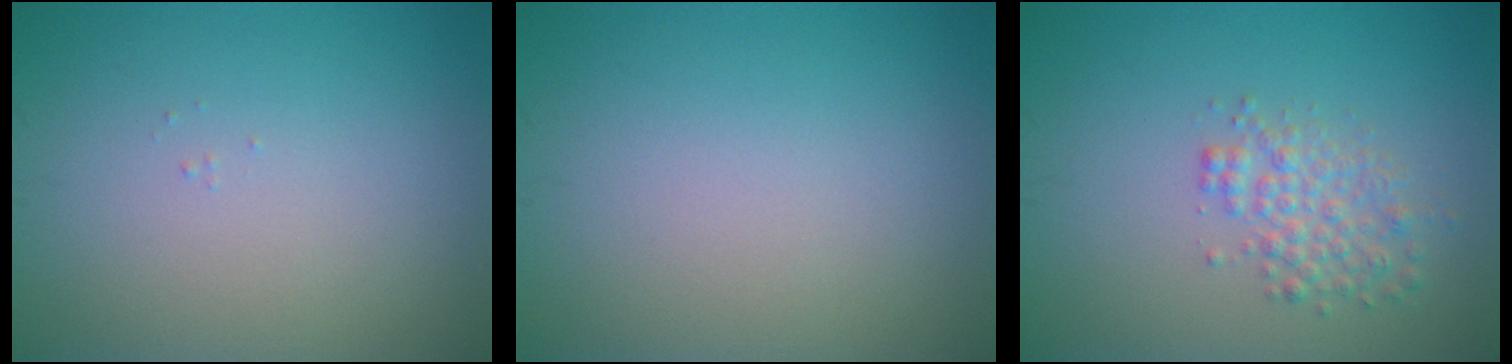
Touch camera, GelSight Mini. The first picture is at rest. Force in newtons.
{"total": 0.0}
{"total": 2.6, "press": 2.6, "slide": 0.1}